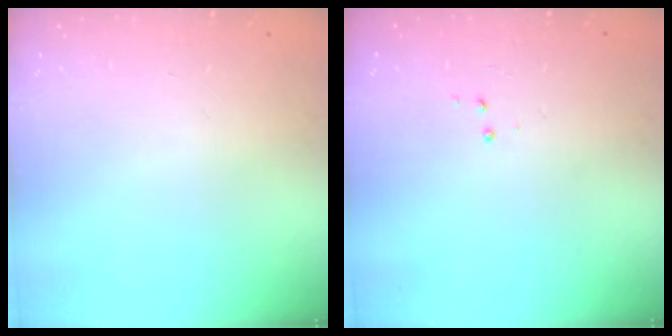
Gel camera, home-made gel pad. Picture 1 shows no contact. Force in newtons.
{"total": 2.9, "press": 2.8, "slide": 0.4}